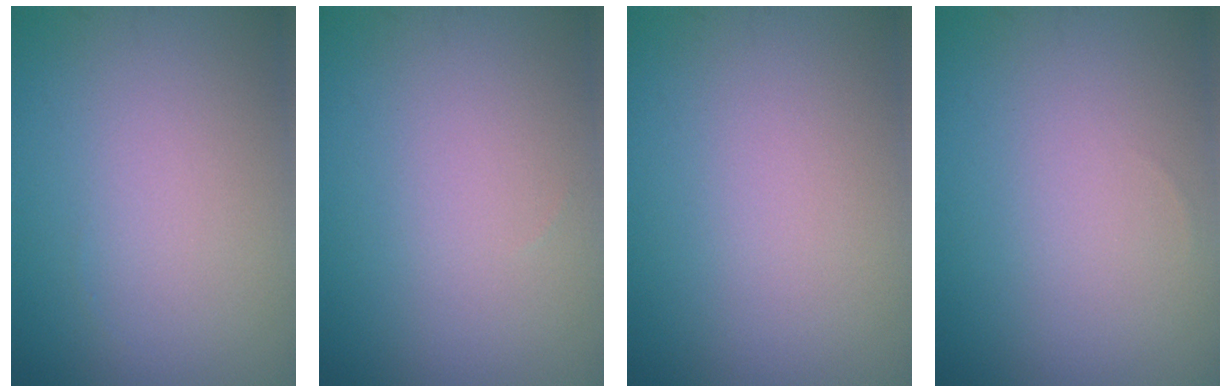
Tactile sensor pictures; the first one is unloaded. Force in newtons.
{"total": 0.0}
{"total": 0.0}
{"total": 0.0}